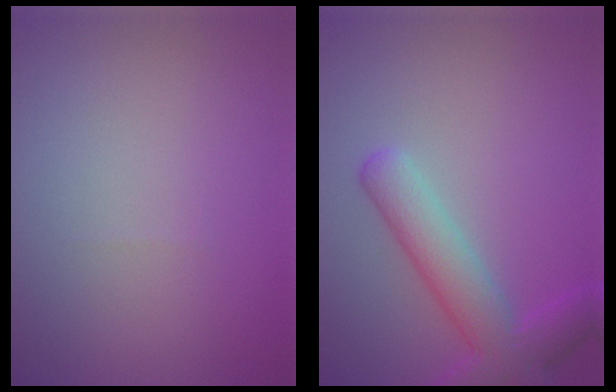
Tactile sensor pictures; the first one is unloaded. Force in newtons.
{"total": 5.5, "press": 5.5, "slide": 0.3}